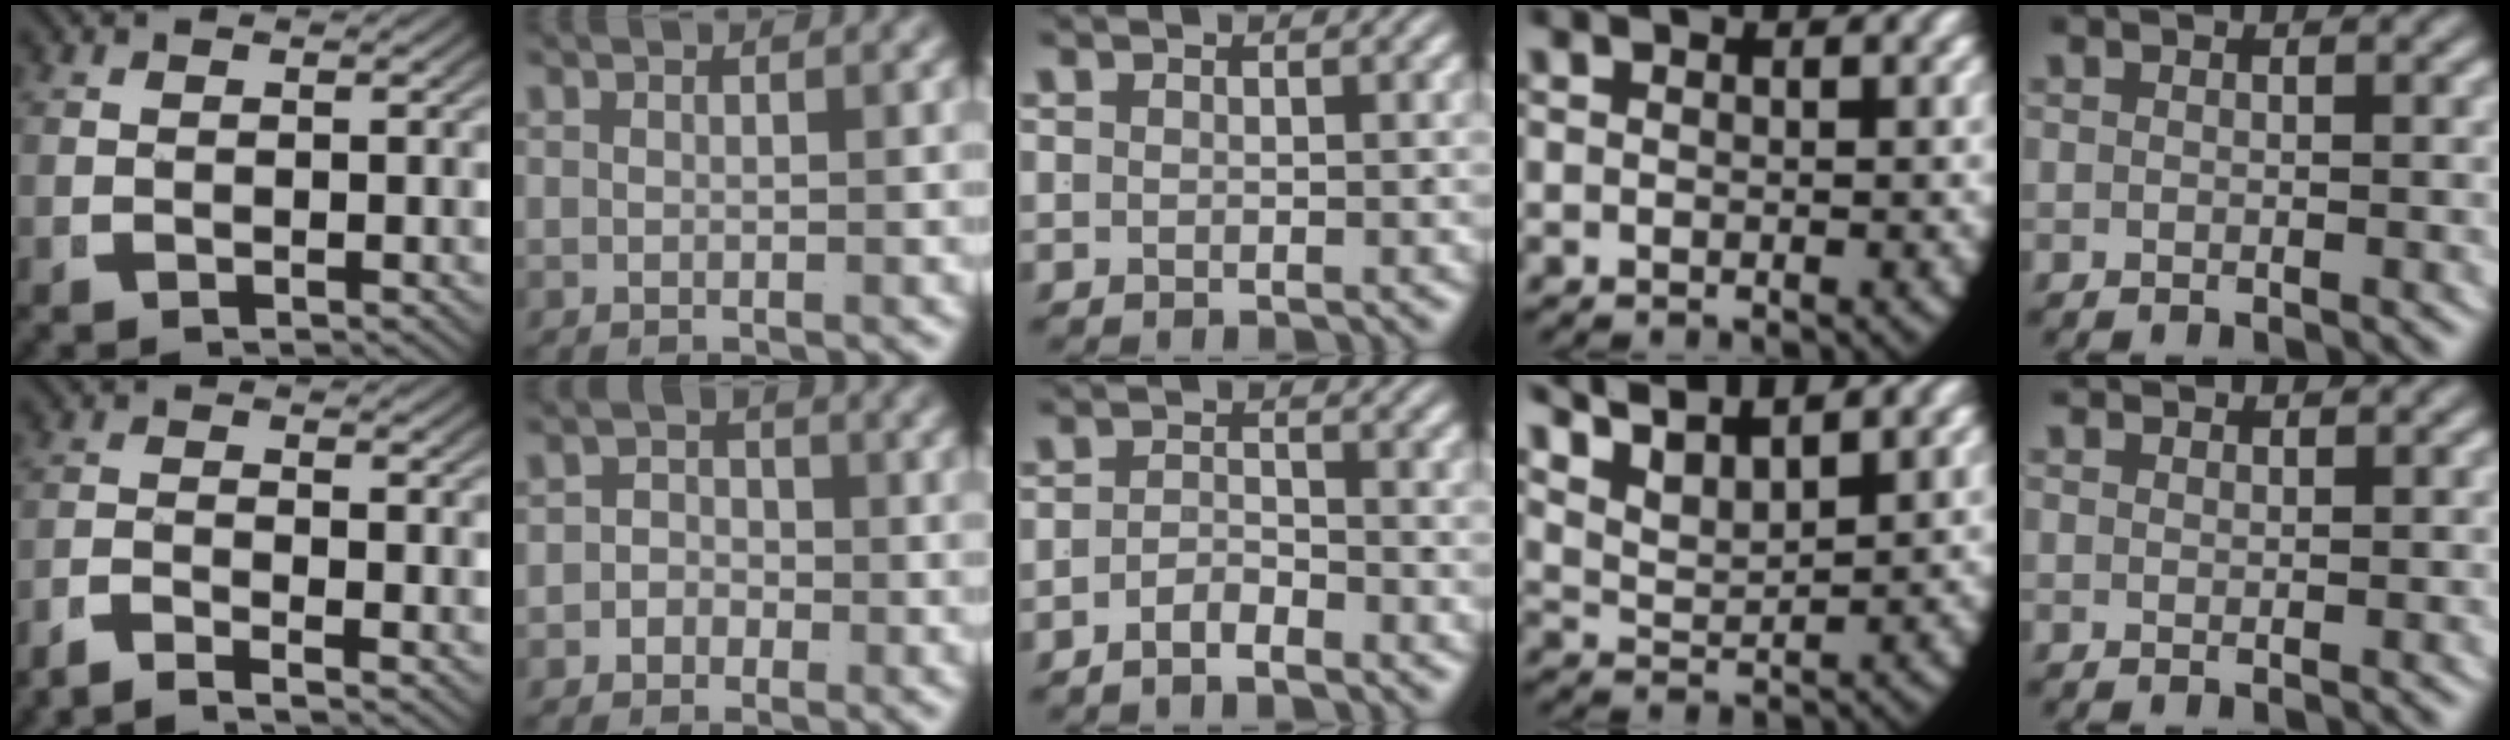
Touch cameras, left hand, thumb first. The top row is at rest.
{"thumb": {"total": 2.5, "force": [-2.2, 0.5, 1.1], "torque": [-0.023, -0.006, -0.045]}, "index": {"total": 2.9, "force": [-1.3, 2.5, 0.5], "torque": [0.001, -0.008, -0.027]}, "middle": {"total": 2.2, "force": [-2.1, 0.1, 0.5], "torque": [-0.001, -0.006, -0.038]}, "ring": {"total": 6.9, "force": [4.4, 4.2, 3.2], "torque": [-0.086, 0.005, 0.065]}, "little": {"total": 1.5, "force": [1.4, -0.3, 0.1], "torque": [0.004, -0.002, 0.028]}}